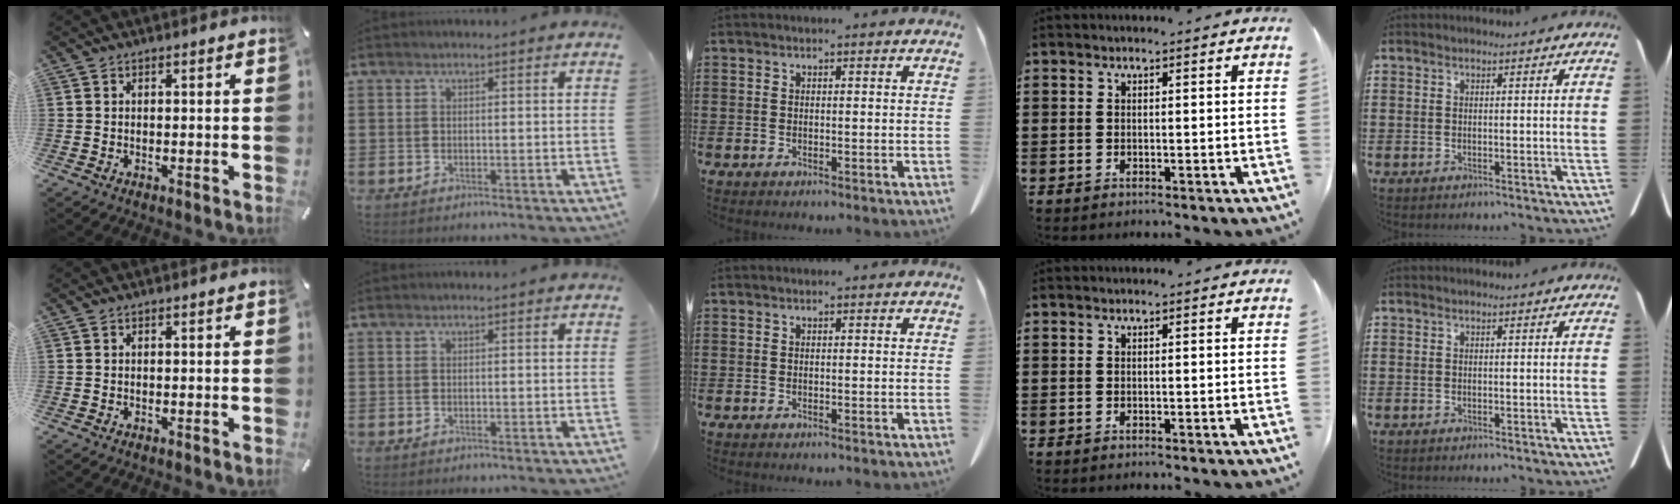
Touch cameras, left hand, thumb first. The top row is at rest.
{}